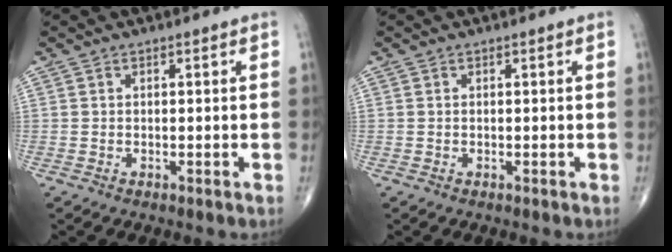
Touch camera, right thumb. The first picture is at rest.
{"total": 0.0}